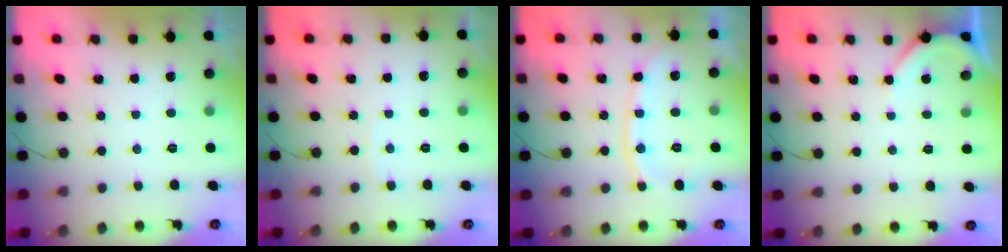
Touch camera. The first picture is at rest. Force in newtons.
{"total": 2.2, "press": 2.2, "slide": 0.2}
{"total": 11.1, "press": 11.0, "slide": 1.6}
{"total": 3.1, "press": 3.1, "slide": 0.5}